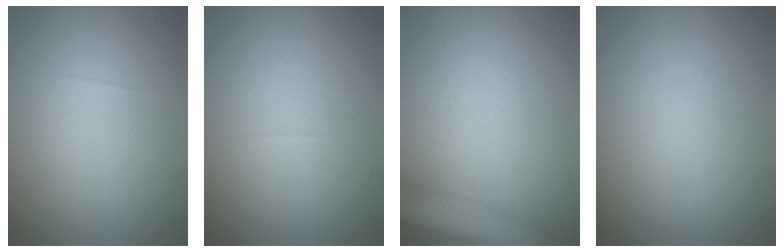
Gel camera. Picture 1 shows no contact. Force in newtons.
{"total": 0.0}
{"total": 6.9, "press": 6.9, "slide": 0.4}
{"total": 0.0}